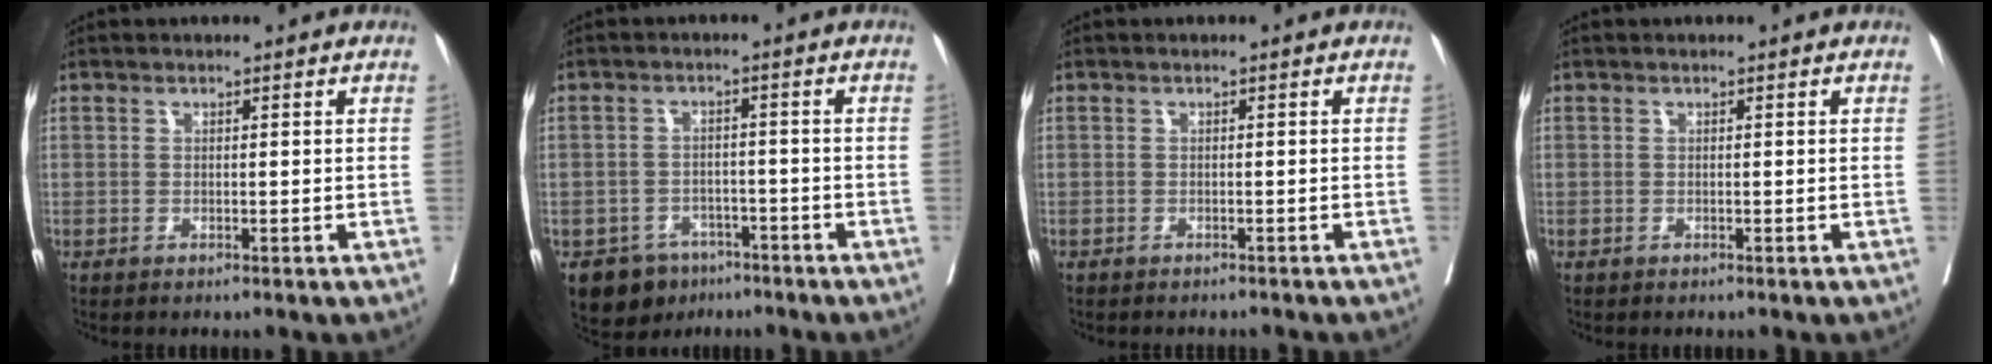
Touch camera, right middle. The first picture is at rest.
{"total": 6.9, "force": [-4.7, 4.7, 1.9], "torque": [-0.027, 0.005, -0.064]}
{"total": 2.9, "force": [-2.7, 1.0, 0.7], "torque": [-0.010, -0.001, -0.033]}
{"total": 0.0}